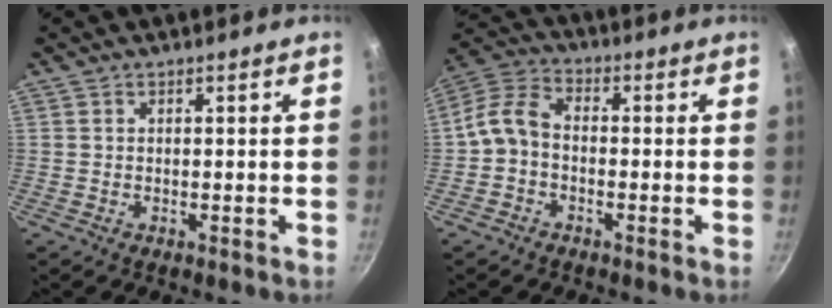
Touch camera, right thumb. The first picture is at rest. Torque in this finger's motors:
{"motor_torque": [-0.53, 0.36, -0.22, -0.25, 0.16]}